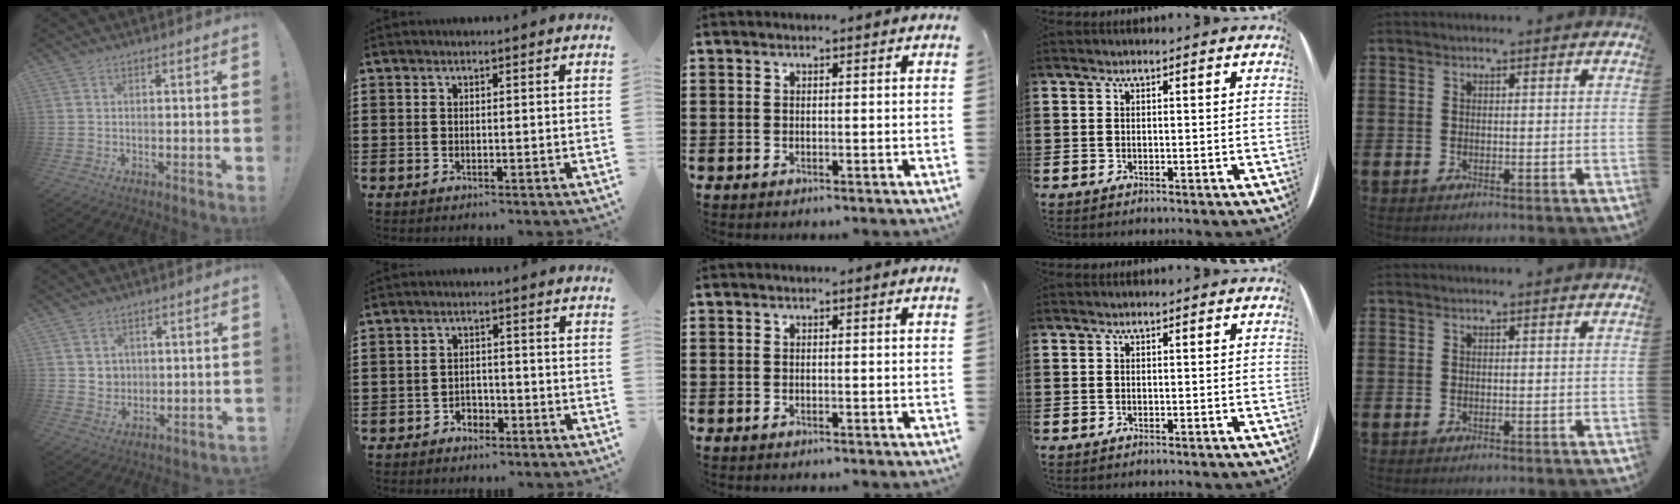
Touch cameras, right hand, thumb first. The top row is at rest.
{"thumb": {"total": 4.8, "force": [1.0, 4.6, 1.2], "torque": [-0.016, -0.001, 0.023]}, "index": {"total": 2.2, "force": [-1.7, 1.3, 0.4], "torque": [-0.015, 0.000, -0.036]}}